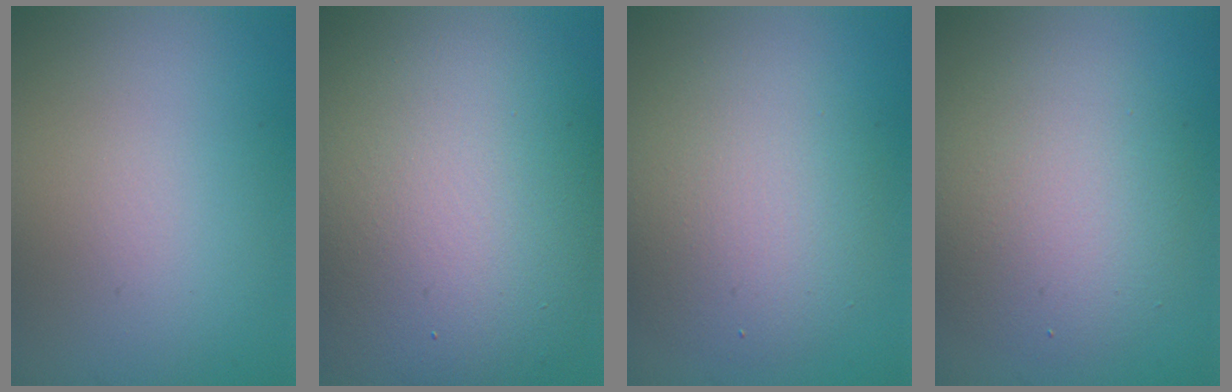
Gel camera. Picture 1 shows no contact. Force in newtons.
{"total": 15.0, "press": 15.0, "slide": 0.4}
{"total": 5.6, "press": 5.6, "slide": 0.2}
{"total": 5.5, "press": 5.5, "slide": 0.5}